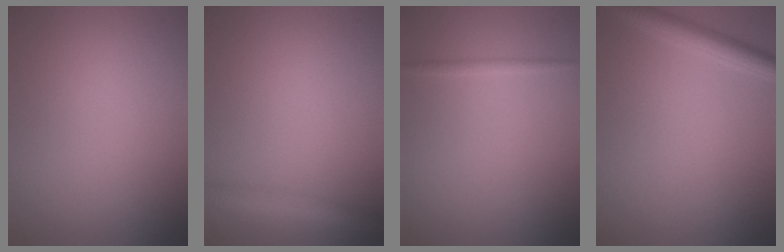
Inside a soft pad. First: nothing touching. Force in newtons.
{"total": 2.9, "press": 2.9, "slide": 0.1}
{"total": 0.8, "press": 0.8, "slide": 0.0}
{"total": 2.5, "press": 2.5, "slide": 0.1}